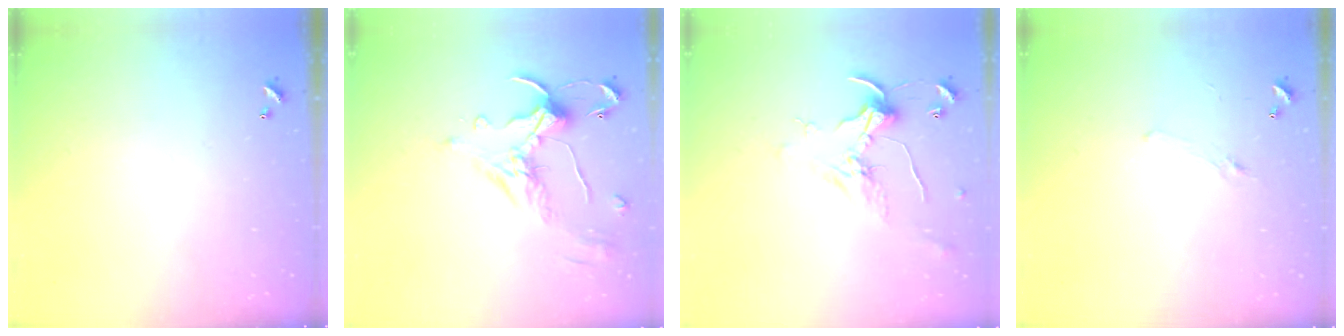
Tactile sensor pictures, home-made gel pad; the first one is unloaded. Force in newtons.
{"total": 1.7, "press": 1.3, "slide": 1.1}
{"total": 1.6, "press": 1.5, "slide": 0.5}
{"total": 1.0, "press": 0.9, "slide": 0.6}